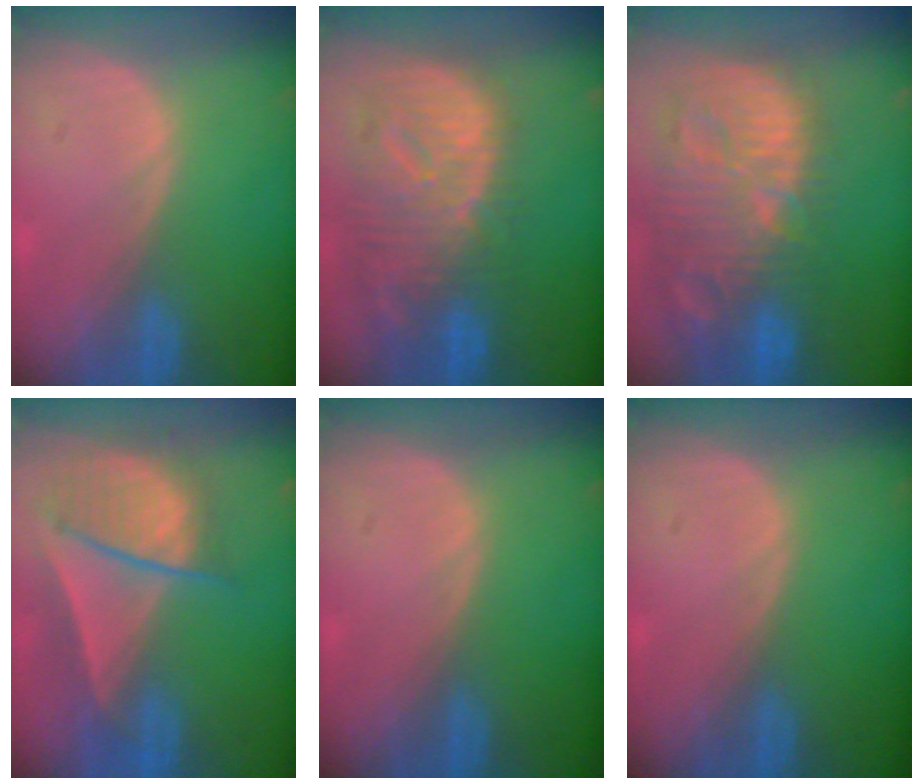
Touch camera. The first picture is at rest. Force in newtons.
{"total": 12.4, "press": 10.7, "slide": 6.3}
{"total": 14.5, "press": 12.5, "slide": 7.3}
{"total": 8.6, "press": 7.7, "slide": 3.7}
{"total": 0.0}
{"total": 0.0}